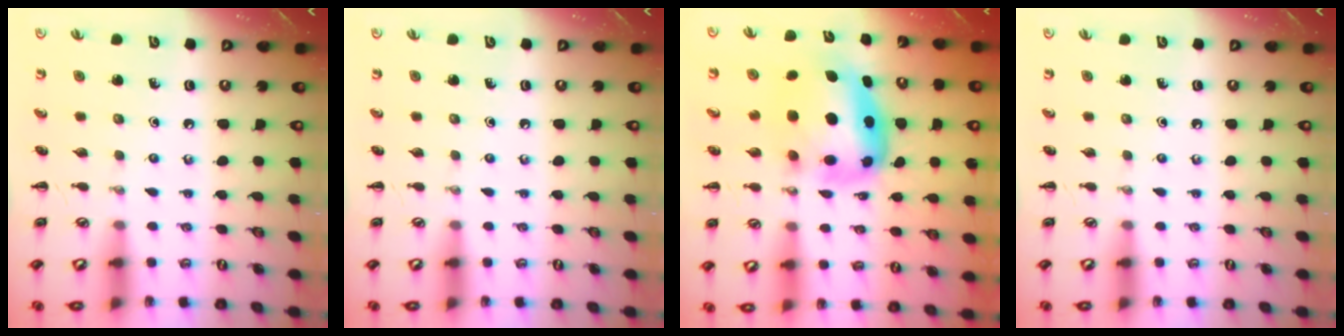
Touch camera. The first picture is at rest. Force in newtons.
{"total": 0.0}
{"total": 8.4, "press": 8.1, "slide": 2.2}
{"total": 0.0}